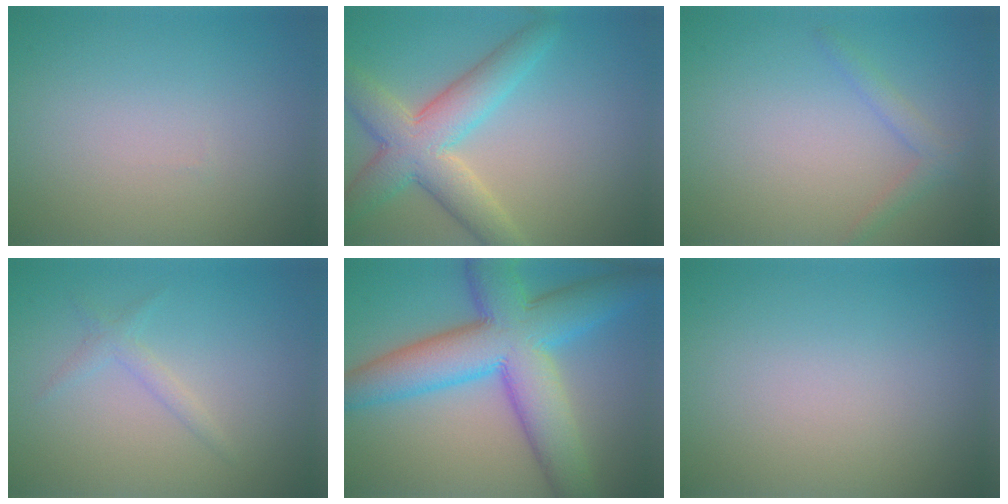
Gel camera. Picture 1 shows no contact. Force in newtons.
{"total": 6.6, "press": 6.5, "slide": 0.3}
{"total": 1.6, "press": 1.6, "slide": 0.1}
{"total": 1.3, "press": 1.3, "slide": 0.0}
{"total": 11.9, "press": 11.9, "slide": 0.2}
{"total": 0.0}